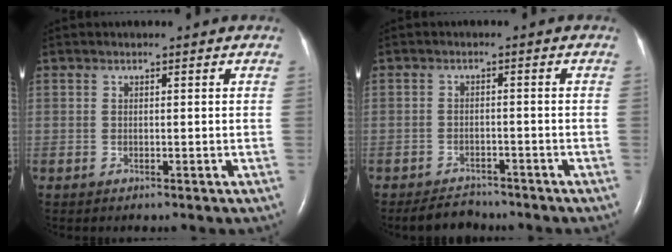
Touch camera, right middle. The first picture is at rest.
{"total": 3.7, "force": [-3.5, 1.3, 0.4], "torque": [-0.017, -0.007, -0.057]}